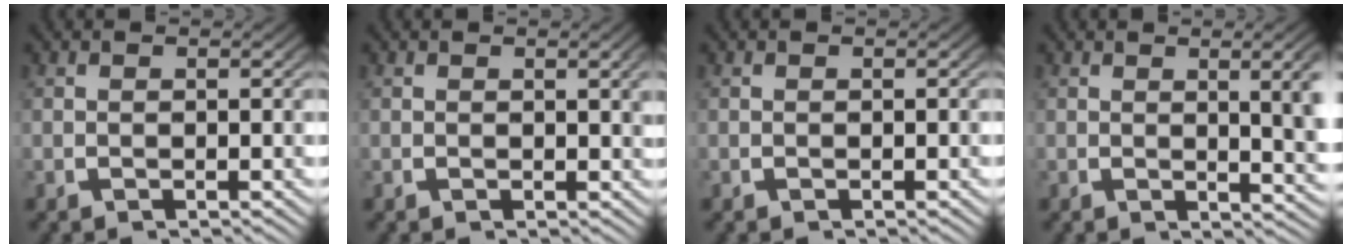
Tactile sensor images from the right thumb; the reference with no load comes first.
{"total": 0.6, "force": [0.4, 0.0, 0.5], "torque": [-0.002, -0.002, 0.009]}
{"total": 0.0}
{"total": 4.4, "force": [0.7, 1.2, 4.2], "torque": [-0.042, -0.003, 0.014]}